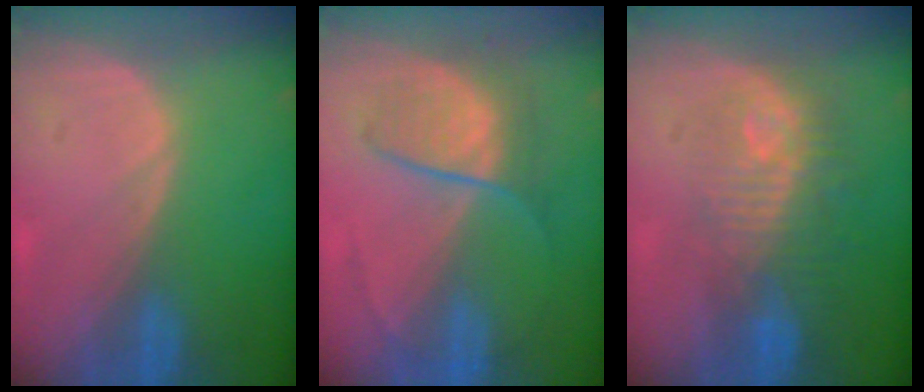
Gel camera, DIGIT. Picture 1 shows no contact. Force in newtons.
{"total": 6.3, "press": 6.3, "slide": 0.6}
{"total": 9.8, "press": 8.9, "slide": 4.1}